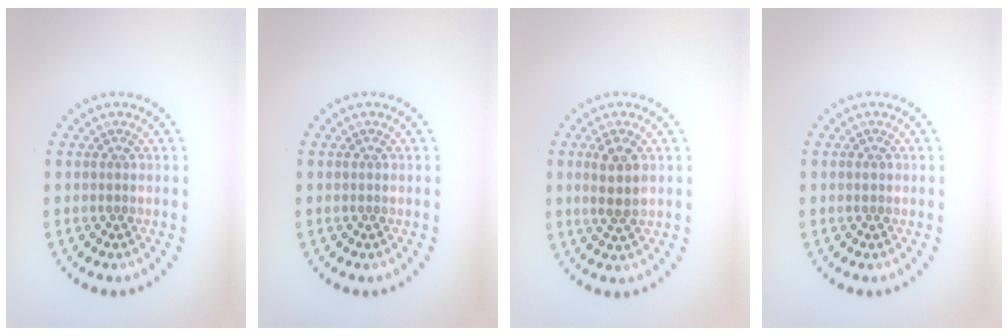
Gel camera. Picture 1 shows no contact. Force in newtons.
{"total": 0.0}
{"total": 2.6, "press": 2.4, "slide": 0.8}
{"total": 0.6, "press": 0.6, "slide": 0.1}